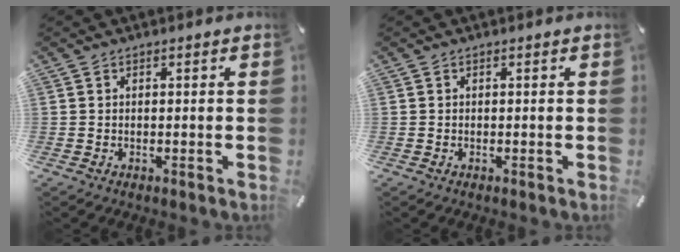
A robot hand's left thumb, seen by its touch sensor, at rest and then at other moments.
{"total": 0.0}